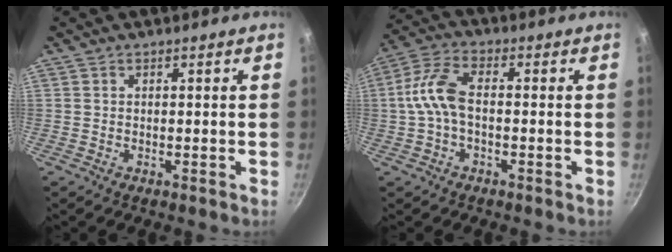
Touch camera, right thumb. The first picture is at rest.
{"total": 7.9, "force": [-0.9, 4.2, 6.6], "torque": [-0.141, 0.031, -0.030]}